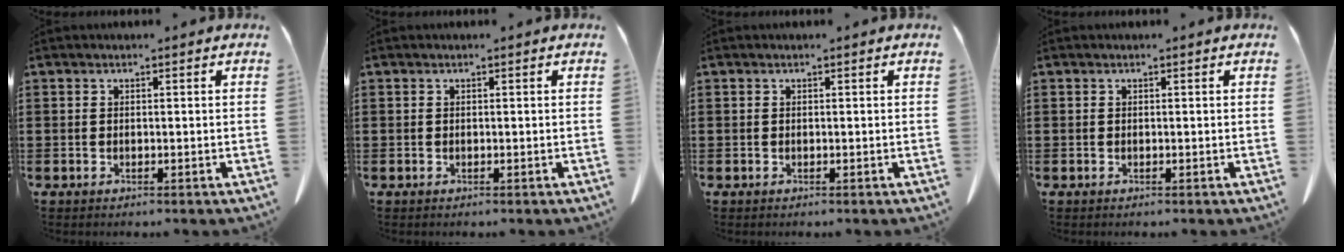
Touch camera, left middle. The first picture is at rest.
{"total": 0.0}
{"total": 0.0}
{"total": 0.0}